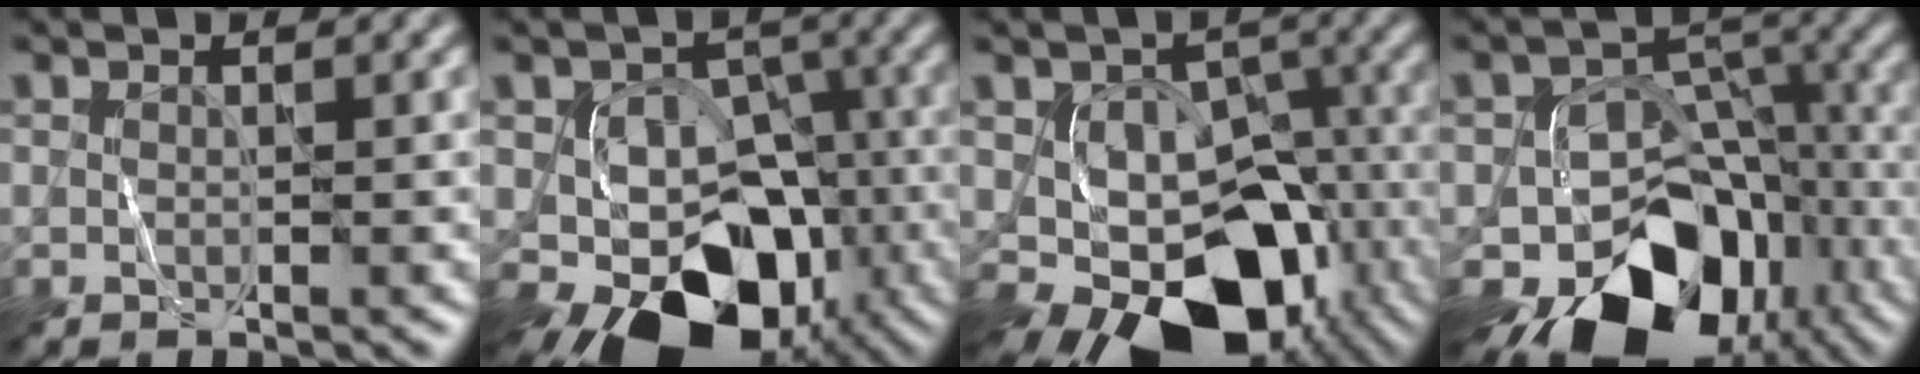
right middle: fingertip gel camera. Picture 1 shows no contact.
{"total": 10.6, "force": [-4.7, 7.5, 5.8], "torque": [-0.078, -0.014, -0.074]}
{"total": 12.5, "force": [-5.3, 8.4, 7.6], "torque": [-0.113, -0.017, -0.073]}
{"total": 12.8, "force": [-7.1, 8.6, 6.3], "torque": [-0.089, -0.010, -0.109]}